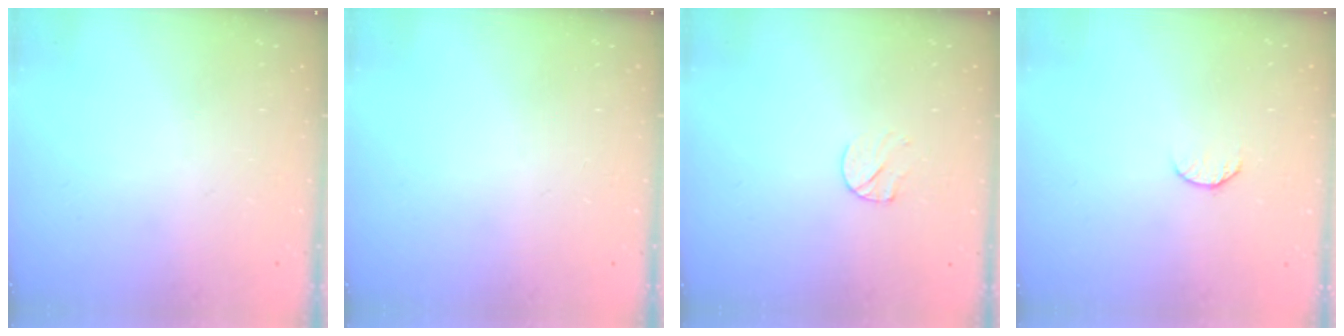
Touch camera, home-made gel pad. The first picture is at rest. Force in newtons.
{"total": 0.0}
{"total": 6.2, "press": 6.1, "slide": 0.5}
{"total": 6.8, "press": 6.7, "slide": 0.8}